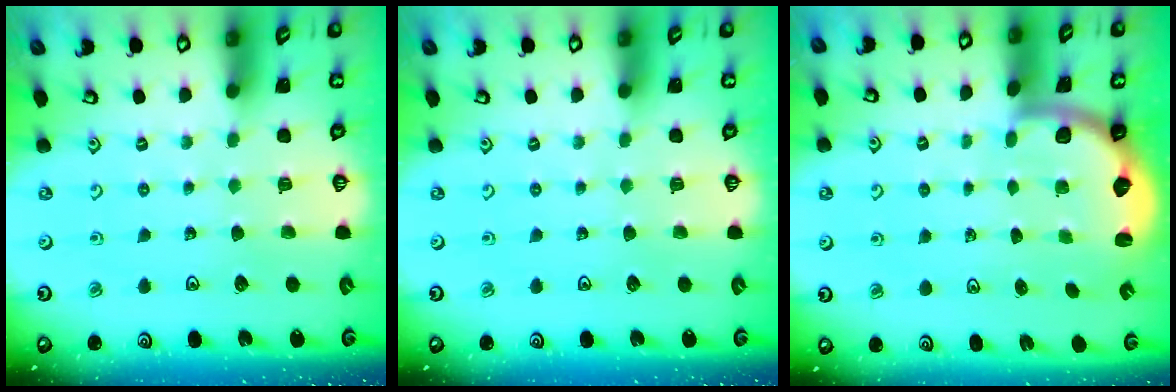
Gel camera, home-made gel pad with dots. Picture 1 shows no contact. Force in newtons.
{"total": 0.0}
{"total": 2.3, "press": 2.0, "slide": 1.2}